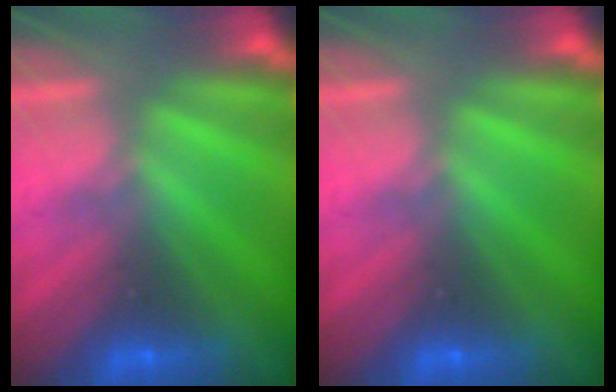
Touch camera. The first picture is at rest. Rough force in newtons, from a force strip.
{"total": 0.0}